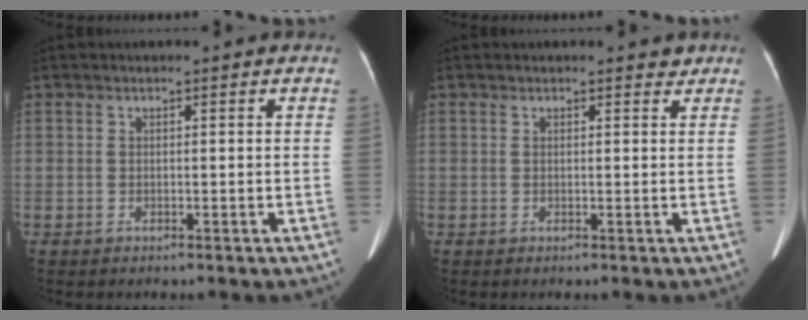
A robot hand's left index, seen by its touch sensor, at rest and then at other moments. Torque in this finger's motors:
{"motor_torque": [-0.01, -0.07, -0.05, 0.01]}